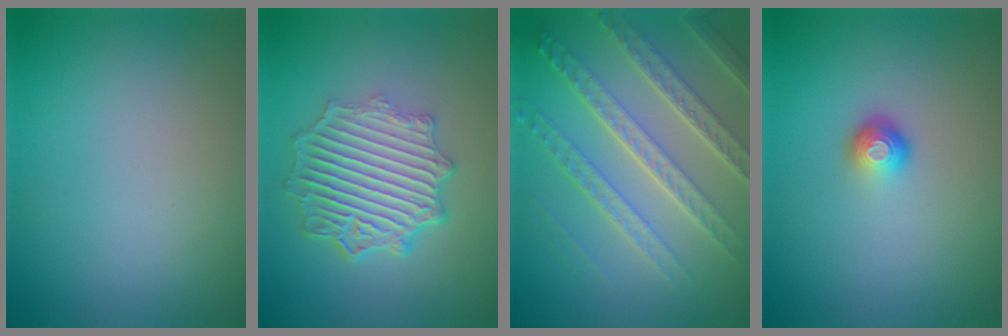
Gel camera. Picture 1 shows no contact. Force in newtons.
{"total": 6.9, "press": 5.3, "slide": 4.4}
{"total": 7.6, "press": 5.4, "slide": 5.3}
{"total": 1.8, "press": 1.1, "slide": 1.4}